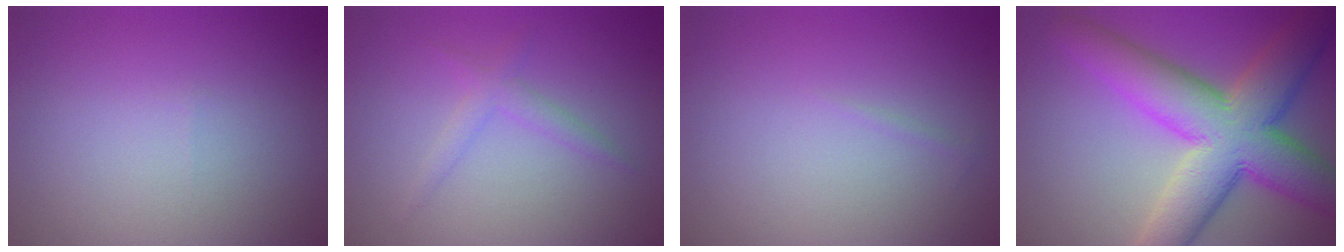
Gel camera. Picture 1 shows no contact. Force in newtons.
{"total": 1.6, "press": 1.6, "slide": 0.1}
{"total": 0.8, "press": 0.8, "slide": 0.2}
{"total": 11.6, "press": 11.6, "slide": 0.5}